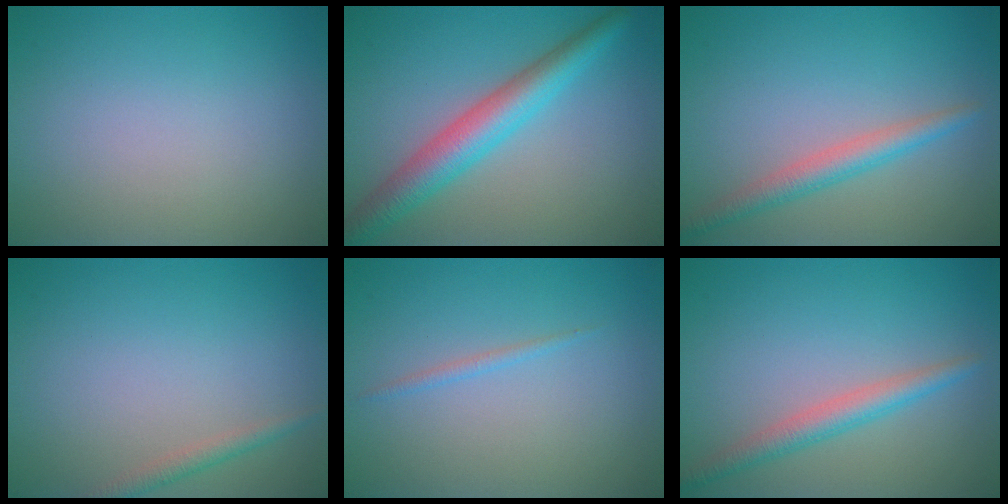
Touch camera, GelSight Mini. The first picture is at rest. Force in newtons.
{"total": 5.1, "press": 5.1, "slide": 0.2}
{"total": 2.7, "press": 2.7, "slide": 0.1}
{"total": 1.4, "press": 1.4, "slide": 0.0}
{"total": 0.8, "press": 0.8, "slide": 0.1}
{"total": 2.7, "press": 2.7, "slide": 0.1}